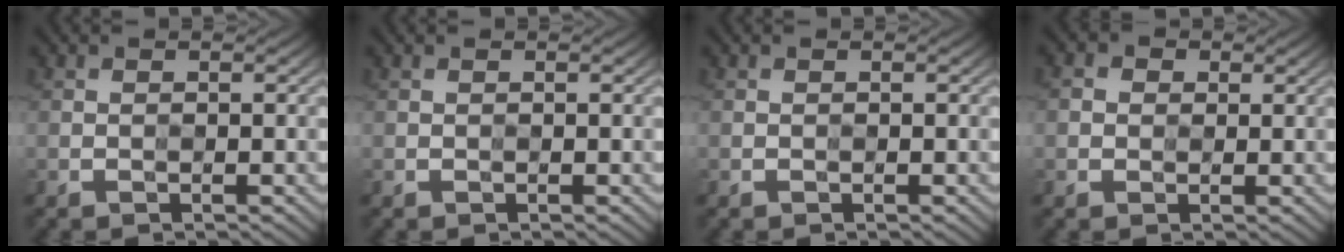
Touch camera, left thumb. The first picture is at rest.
{"total": 0.0}
{"total": 0.0}
{"total": 1.8, "force": [0.3, 1.6, 0.7], "torque": [-0.017, -0.002, 0.000]}